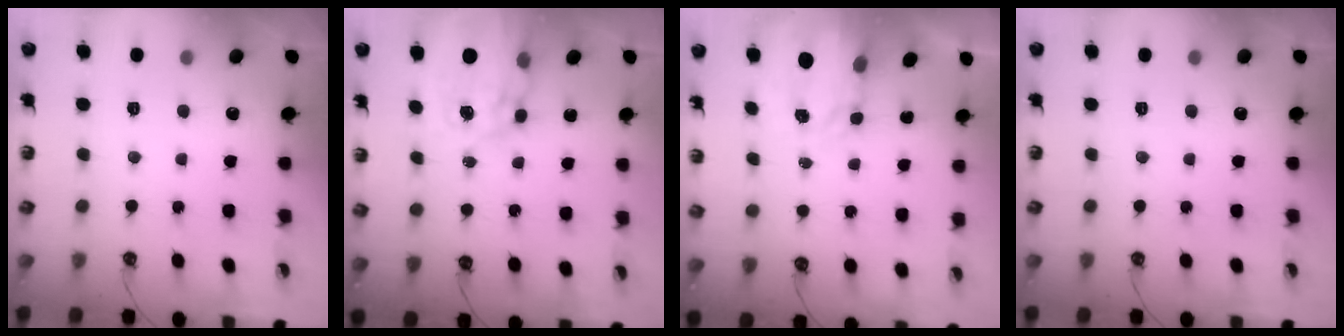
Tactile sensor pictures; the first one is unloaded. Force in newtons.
{"total": 14.4, "press": 14.3, "slide": 1.5}
{"total": 3.5, "press": 3.5, "slide": 0.4}
{"total": 0.0}